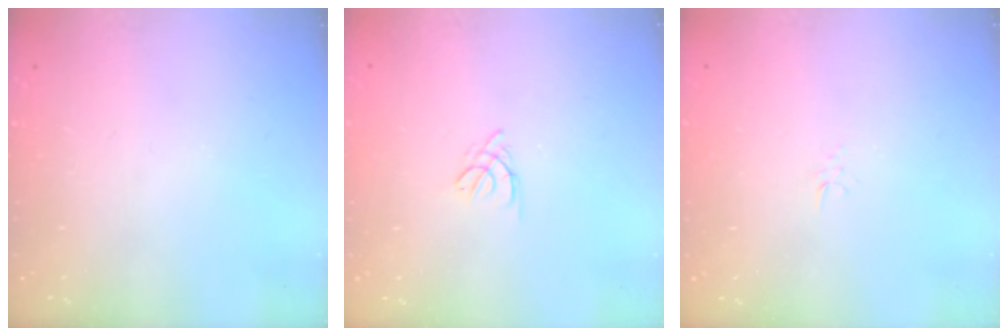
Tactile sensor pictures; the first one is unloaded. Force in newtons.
{"total": 3.0, "press": 2.9, "slide": 0.7}
{"total": 4.0, "press": 4.0, "slide": 0.7}